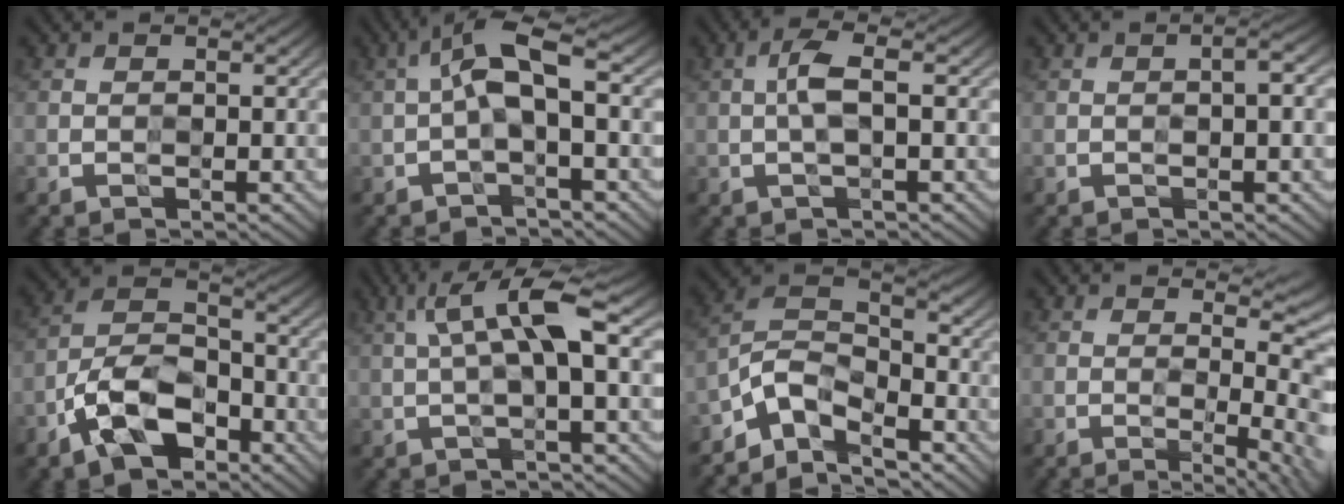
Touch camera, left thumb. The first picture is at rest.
{"total": 6.4, "force": [0.1, 1.9, 6.1], "torque": [-0.121, 0.024, -0.013]}
{"total": 3.0, "force": [0.3, 0.6, 3.0], "torque": [-0.065, 0.011, -0.001]}
{"total": 2.6, "force": [0.0, 0.4, 2.6], "torque": [-0.039, 0.009, -0.003]}
{"total": 10.2, "force": [-5.5, 5.3, 6.8], "torque": [-0.136, 0.002, -0.122]}
{"total": 7.4, "force": [1.6, 1.3, 7.1], "torque": [-0.133, 0.021, 0.023]}
{"total": 8.3, "force": [-6.2, 3.7, 4.1], "torque": [-0.072, 0.002, -0.141]}
{"total": 9.3, "force": [-0.8, 3.0, 8.8], "torque": [-0.085, 0.006, -0.008]}